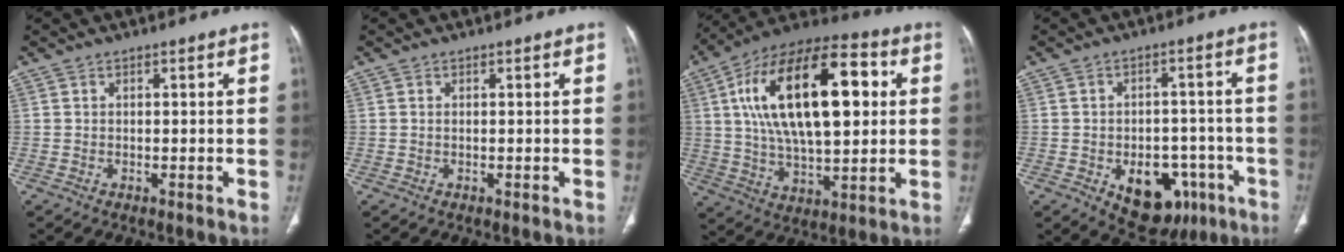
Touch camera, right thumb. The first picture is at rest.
{"total": 0.0}
{"total": 27.4, "force": [5.9, 13.0, 23.4], "torque": [-0.395, 0.013, 0.094]}
{"total": 13.2, "force": [-5.5, 8.6, 8.3], "torque": [-0.075, 0.031, -0.061]}